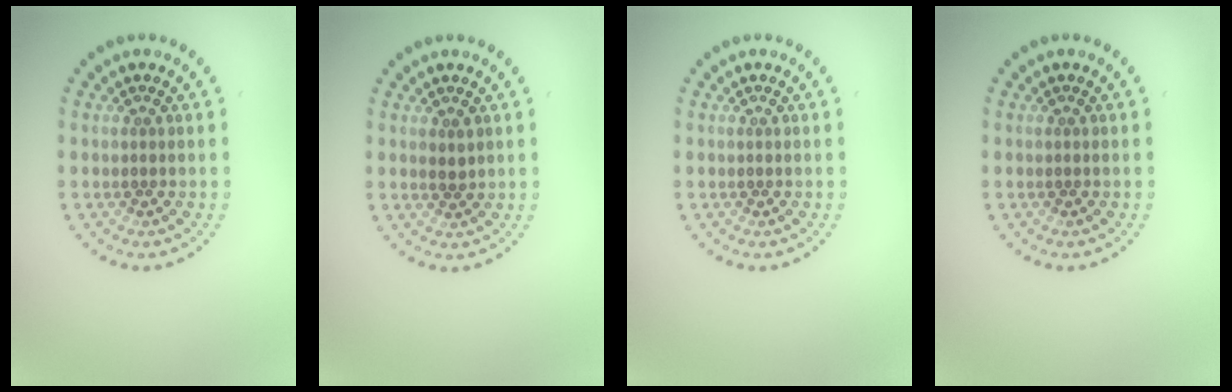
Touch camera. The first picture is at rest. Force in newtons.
{"total": 1.0, "press": 1.0, "slide": 0.2}
{"total": 0.0}
{"total": 0.0}